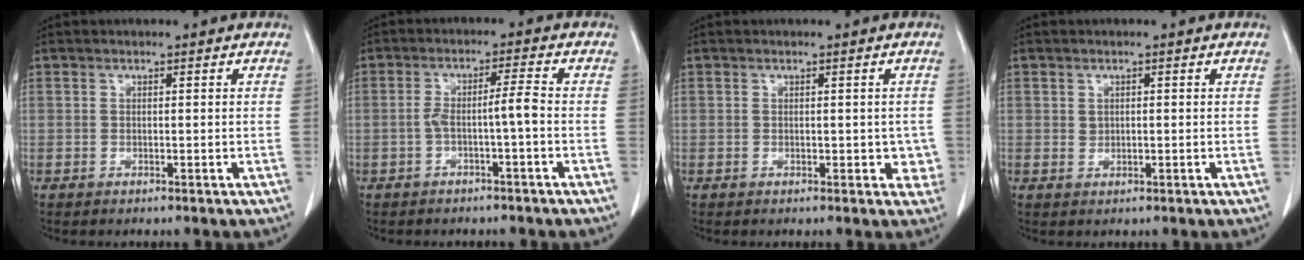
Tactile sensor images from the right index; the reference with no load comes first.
{"total": 3.8, "force": [-1.2, -0.3, 3.6], "torque": [-0.066, 0.016, -0.018]}
{"total": 2.5, "force": [0.0, 1.9, 1.6], "torque": [-0.002, 0.006, 0.001]}
{"total": 0.9, "force": [0.3, 0.8, 0.5], "torque": [-0.006, -0.002, 0.006]}